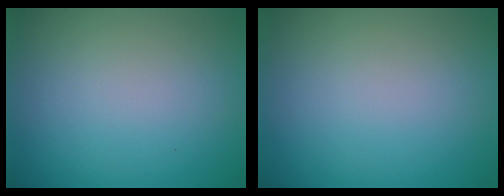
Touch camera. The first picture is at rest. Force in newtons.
{"total": 0.0}